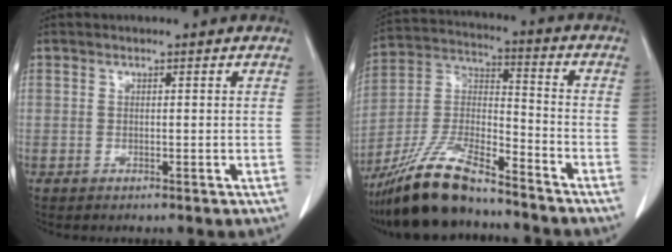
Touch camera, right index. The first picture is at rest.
{"total": 15.8, "force": [-13.1, 3.0, 8.4], "torque": [-0.179, -0.010, -0.245]}